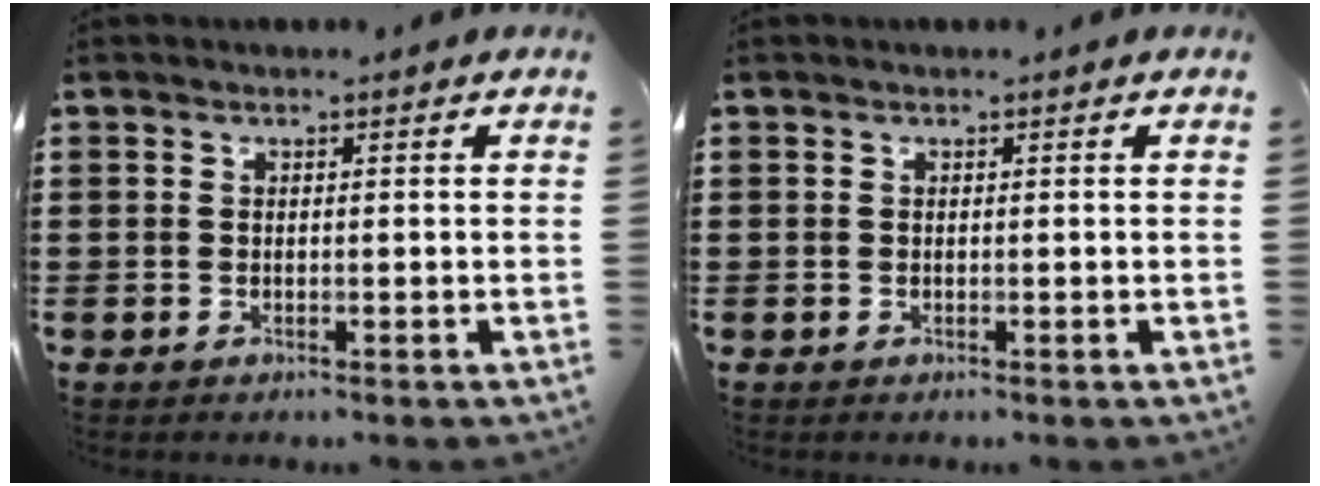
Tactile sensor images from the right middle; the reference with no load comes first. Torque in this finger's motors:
{"motor_torque": [-0.01, 0.04, -0.02, 0.00]}